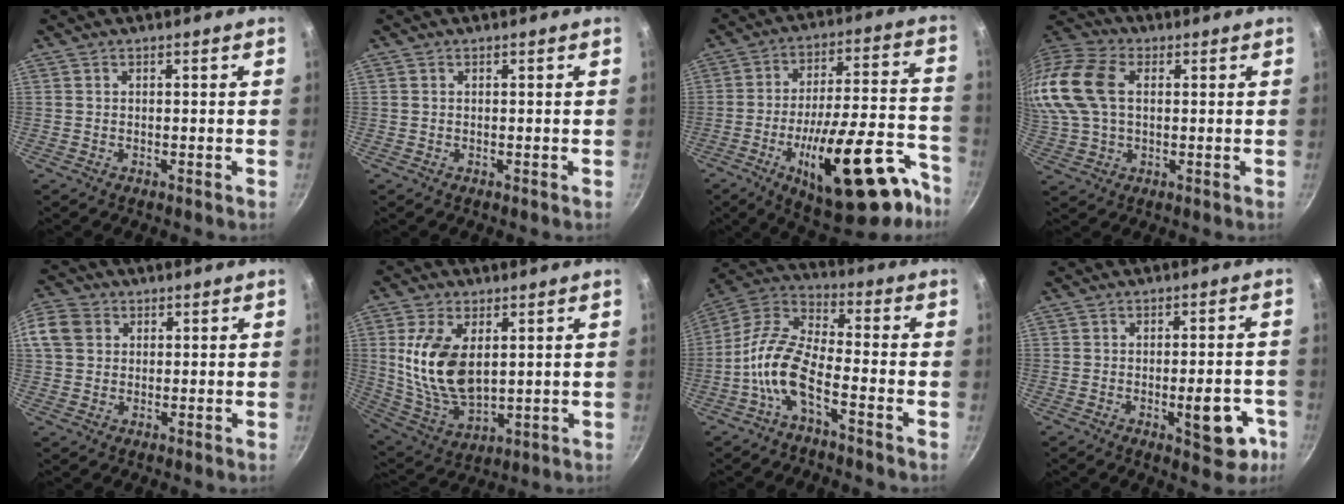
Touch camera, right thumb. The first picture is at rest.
{"total": 0.0}
{"total": 26.3, "force": [-13.3, 9.8, 20.4], "torque": [-0.260, 0.069, -0.195]}
{"total": 18.5, "force": [3.3, 12.5, 13.2], "torque": [-0.302, 0.029, 0.054]}
{"total": 9.2, "force": [2.3, 7.6, 4.5], "torque": [-0.087, 0.010, 0.031]}
{"total": 14.8, "force": [3.0, 8.4, 11.8], "torque": [-0.221, -0.027, 0.070]}
{"total": 10.6, "force": [-4.7, 4.0, 8.6], "torque": [-0.179, 0.049, -0.105]}
{"total": 8.9, "force": [-3.1, 3.8, 7.5], "torque": [-0.067, 0.019, -0.032]}